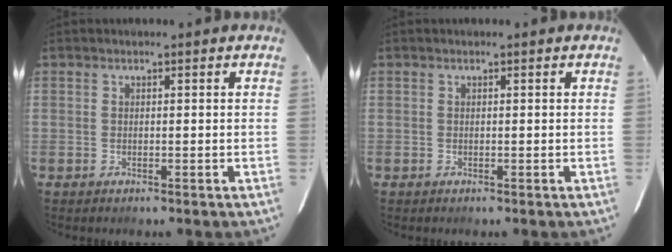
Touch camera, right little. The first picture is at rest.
{"total": 0.0}